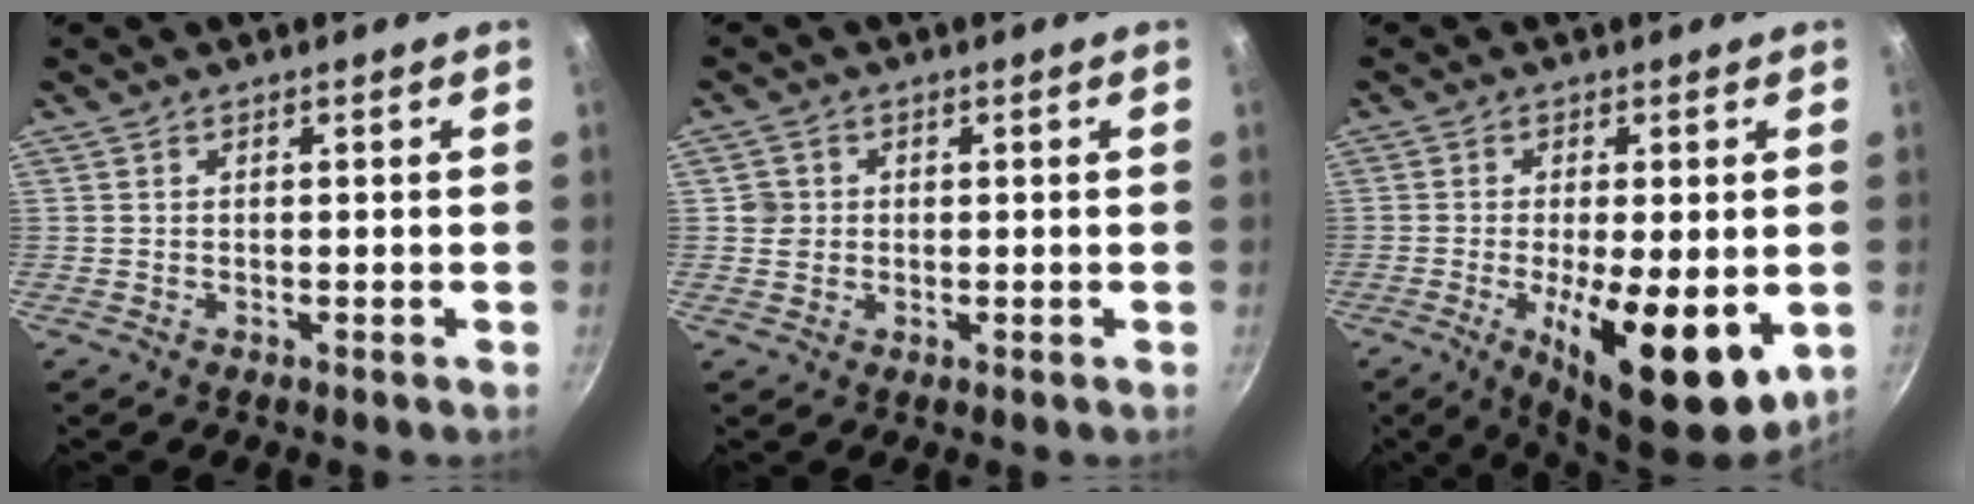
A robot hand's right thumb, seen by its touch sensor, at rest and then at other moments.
{"total": 2.8, "force": [0.4, 2.6, 0.7], "torque": [0.002, 0.003, 0.007]}
{"total": 16.1, "force": [-4.2, 5.6, 14.5], "torque": [-0.199, -0.024, -0.046]}